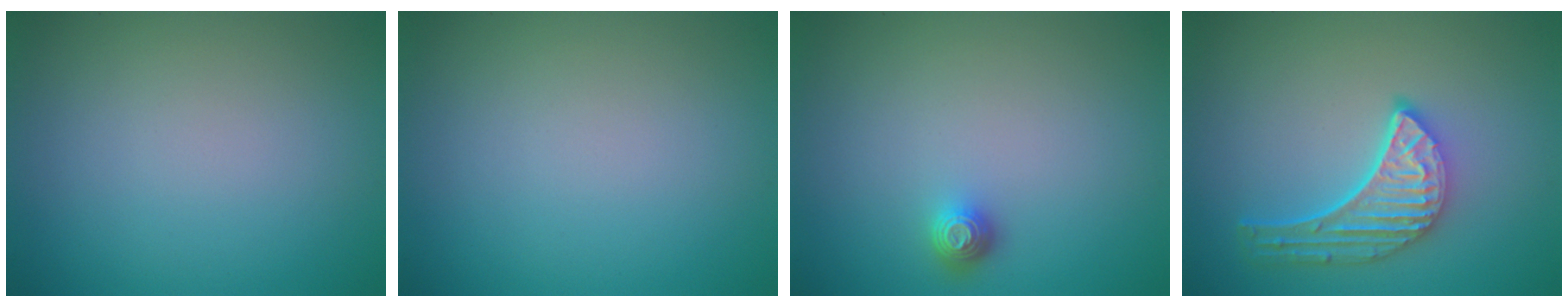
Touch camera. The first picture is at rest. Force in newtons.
{"total": 0.0}
{"total": 1.3, "press": 1.1, "slide": 0.7}
{"total": 5.0, "press": 3.9, "slide": 3.2}